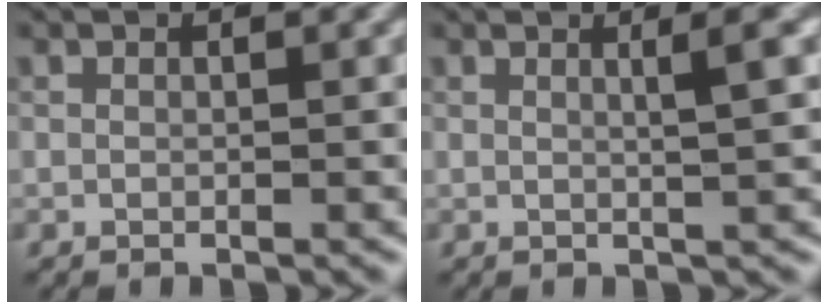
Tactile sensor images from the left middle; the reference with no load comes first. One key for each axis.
{"total": 2.9, "fx": 0.9, "fy": 0.7, "fz": 2.7, "tx": -0.030, "ty": 0.009, "tz": 0.006}